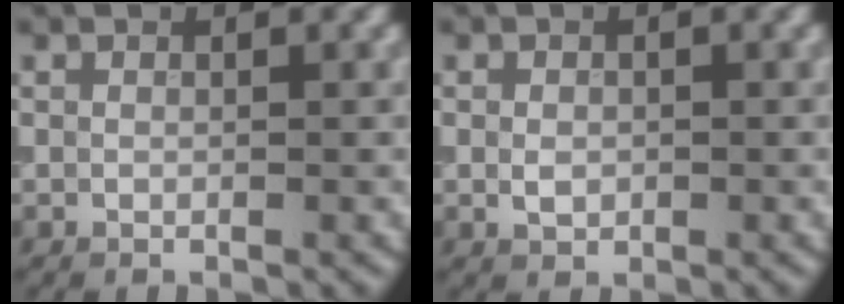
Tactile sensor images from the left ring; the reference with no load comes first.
{"total": 1.3, "force": [-0.1, 1.0, 0.8], "torque": [-0.015, -0.002, -0.003]}